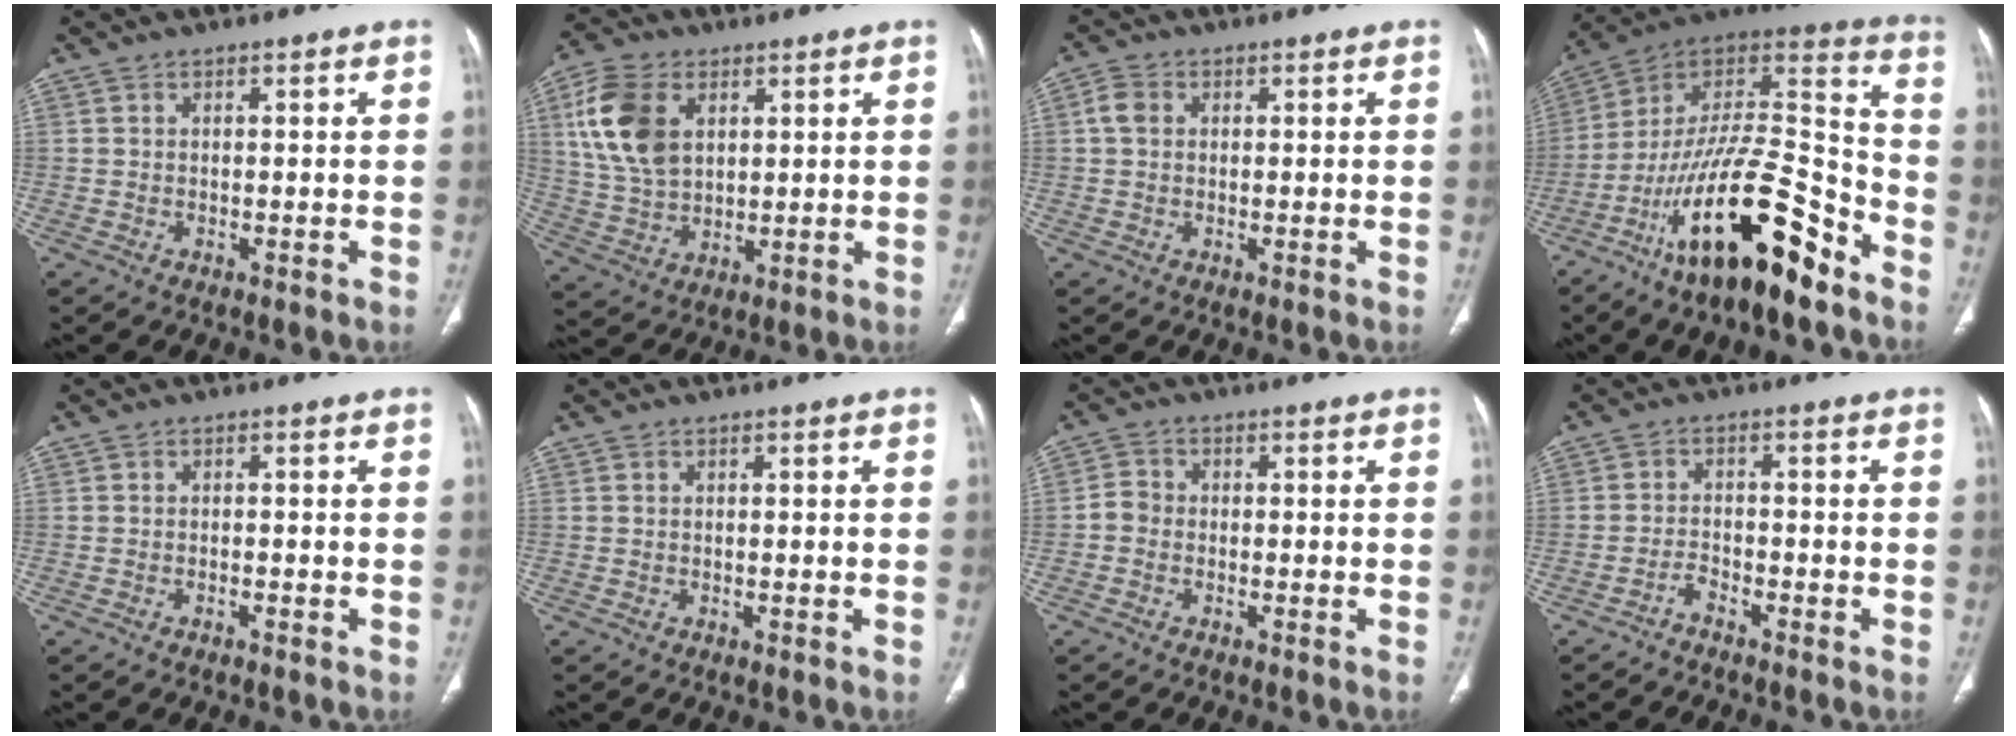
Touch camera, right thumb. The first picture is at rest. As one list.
[{"total": 13.0, "force": [4.3, 8.5, 8.9], "torque": [-0.169, -0.006, 0.088]}, {"total": 2.9, "force": [0.5, 2.3, 1.7], "torque": [-0.033, 0.008, 0.007]}, {"total": 24.6, "force": [-14.5, 7.5, 18.4], "torque": [-0.312, 0.084, -0.244]}, {"total": 0.6, "force": [-0.5, 0.1, 0.4], "torque": [-0.012, 0.007, -0.005]}, {"total": 0.0}, {"total": 2.3, "force": [-0.9, 1.8, 1.2], "torque": [-0.018, 0.006, -0.027]}, {"total": 2.0, "force": [-1.8, 0.4, 0.8], "torque": [-0.019, 0.018, -0.035]}]